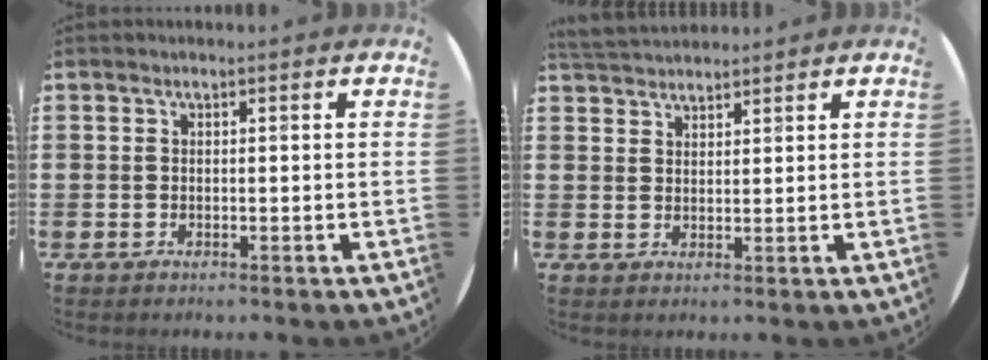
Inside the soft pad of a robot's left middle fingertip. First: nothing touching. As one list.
[{"total": 3.1, "force": [3.1, 0.6, 0.1], "torque": [-0.008, -0.006, 0.059]}]